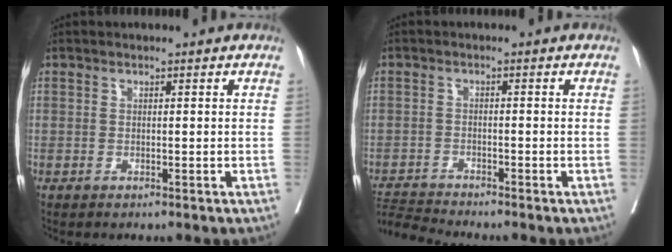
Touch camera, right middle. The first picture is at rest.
{"total": 4.4, "force": [-4.1, -1.6, -0.3], "torque": [-0.004, -0.011, -0.079]}